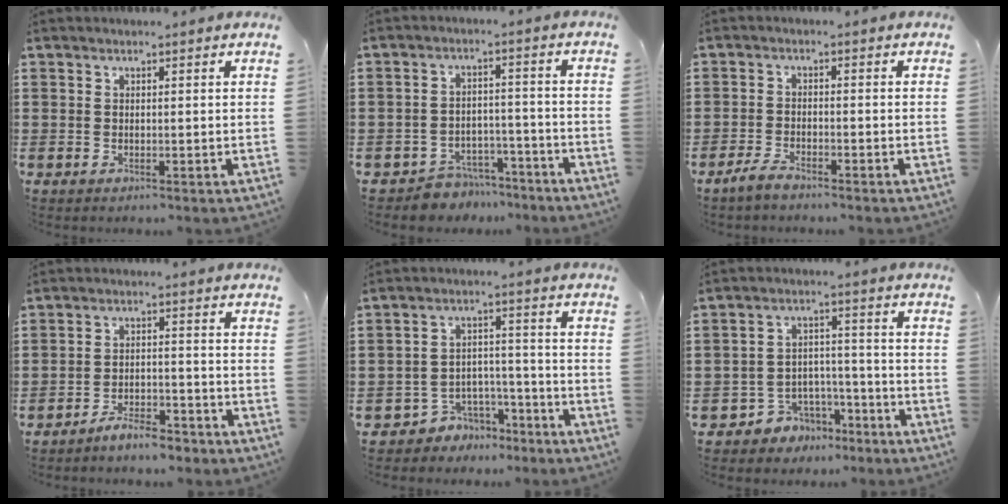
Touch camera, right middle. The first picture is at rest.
{"total": 4.9, "force": [-4.8, 1.1, -0.1], "torque": [-0.004, 0.014, -0.099]}
{"total": 2.7, "force": [-2.3, 0.4, 1.3], "torque": [-0.036, 0.001, -0.050]}
{"total": 4.5, "force": [-4.3, 0.6, 1.1], "torque": [-0.027, 0.008, -0.089]}
{"total": 4.7, "force": [-4.2, 2.1, 0.2], "torque": [-0.013, 0.013, -0.088]}
{"total": 4.9, "force": [-4.2, 2.6, 0.2], "torque": [-0.015, 0.014, -0.086]}